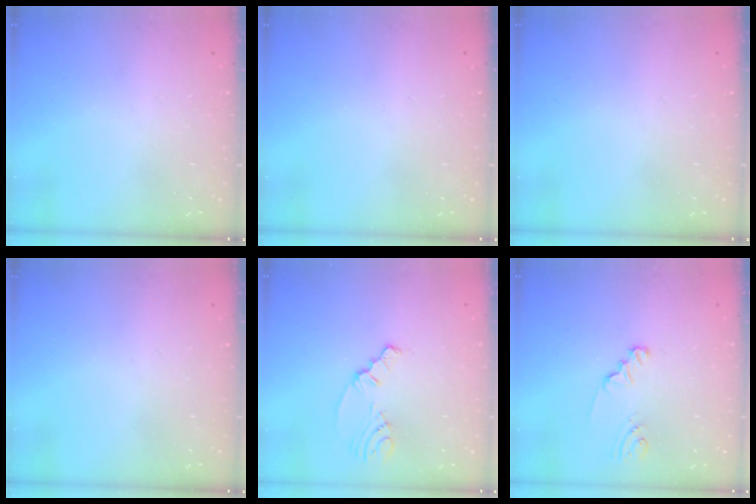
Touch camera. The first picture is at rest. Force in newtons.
{"total": 0.0}
{"total": 0.0}
{"total": 0.0}
{"total": 2.1, "press": 1.6, "slide": 1.3}
{"total": 1.9, "press": 1.9, "slide": 0.3}